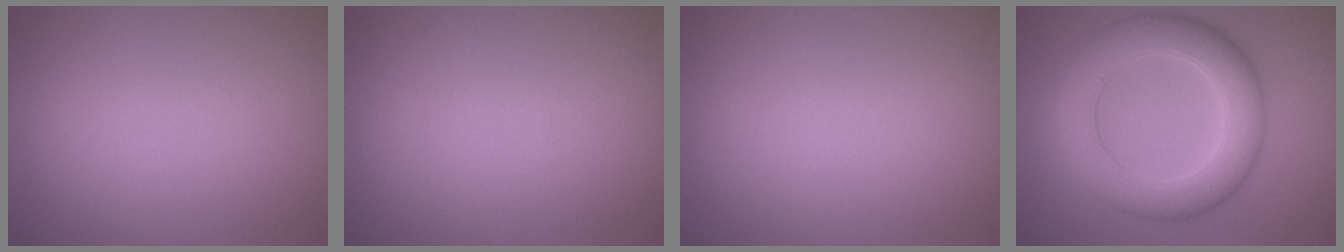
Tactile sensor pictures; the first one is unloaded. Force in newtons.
{"total": 0.0}
{"total": 0.0}
{"total": 7.4, "press": 7.4, "slide": 0.2}